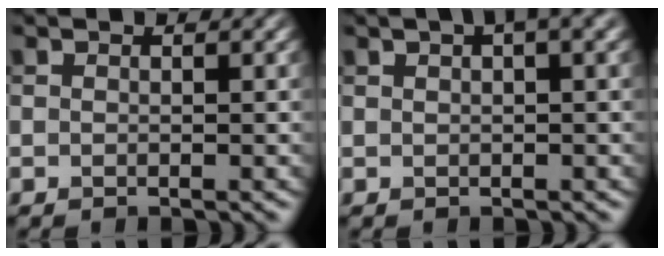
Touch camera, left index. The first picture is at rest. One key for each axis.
{"total": 3.2, "fx": 1.9, "fy": 0.6, "fz": 2.5, "tx": -0.031, "ty": 0.015, "tz": 0.031}